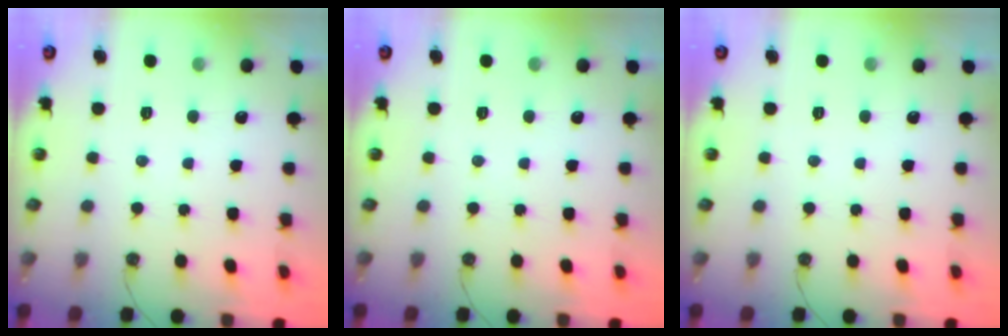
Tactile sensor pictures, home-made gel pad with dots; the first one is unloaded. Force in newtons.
{"total": 0.0}
{"total": 0.0}